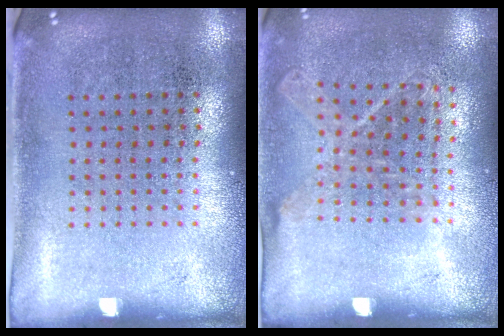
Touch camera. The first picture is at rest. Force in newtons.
{"total": 1.2, "press": 1.0, "slide": 0.6}